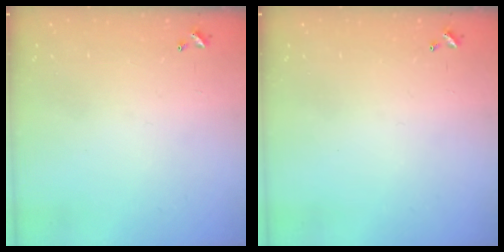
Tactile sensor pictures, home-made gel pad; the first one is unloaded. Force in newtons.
{"total": 0.0}